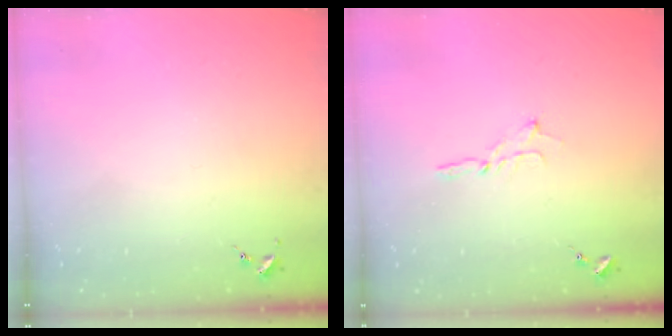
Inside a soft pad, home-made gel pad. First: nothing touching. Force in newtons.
{"total": 2.3, "press": 2.3, "slide": 0.2}